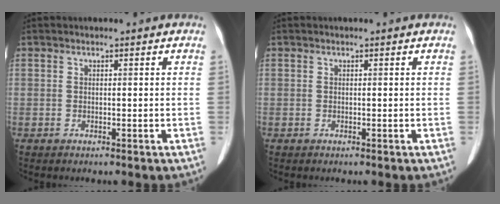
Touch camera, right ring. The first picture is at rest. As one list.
[{"total": 0.0}]